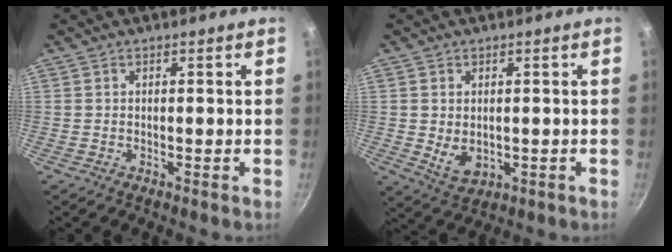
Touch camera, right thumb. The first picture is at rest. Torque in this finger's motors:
{"motor_torque": [-0.23, 0.48, 0.27, 0.74, 0.03]}